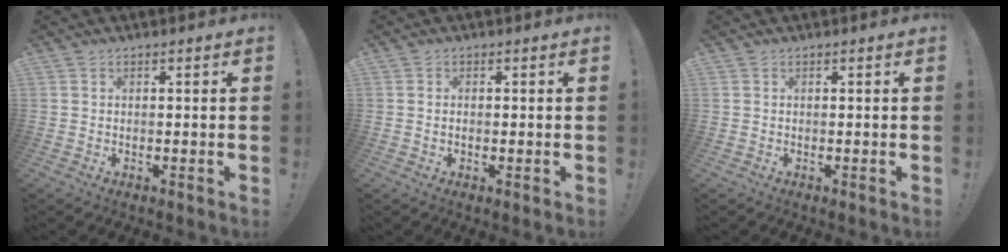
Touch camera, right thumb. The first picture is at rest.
{"total": 0.8, "force": [-0.1, 0.4, 0.7], "torque": [-0.019, 0.004, -0.001]}
{"total": 0.0}